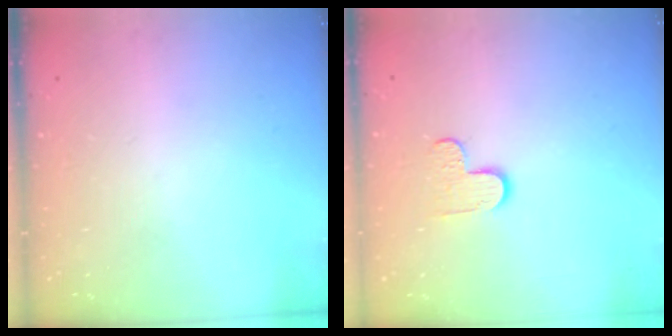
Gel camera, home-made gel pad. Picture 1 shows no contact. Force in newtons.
{"total": 5.3, "press": 5.3, "slide": 0.3}